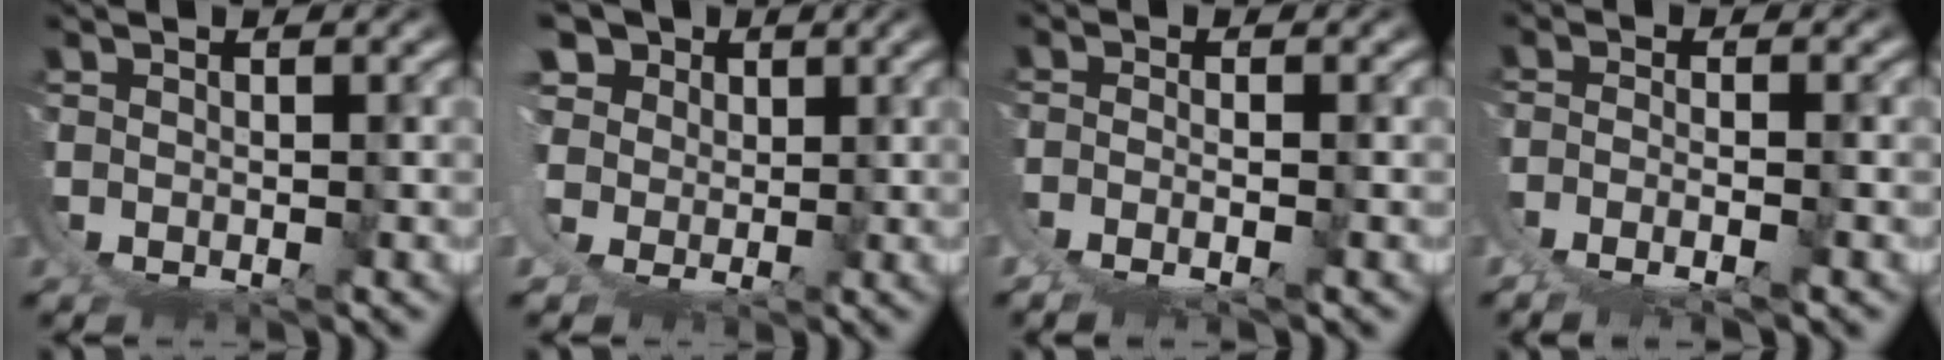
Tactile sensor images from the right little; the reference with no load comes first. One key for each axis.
{"total": 11.1, "fx": 3.1, "fy": 9.9, "fz": 4.0, "tx": -0.118, "ty": -0.016, "tz": 0.035}
{"total": 2.5, "fx": -0.7, "fy": 0.6, "fz": 2.3, "tx": -0.051, "ty": -0.014, "tz": -0.003}
{"total": 3.1, "fx": -0.8, "fy": 1.2, "fz": 2.7, "tx": -0.056, "ty": -0.015, "tz": -0.004}